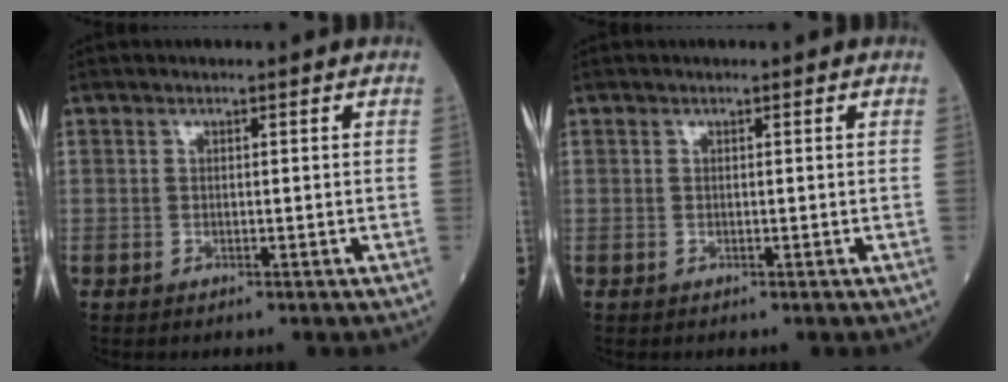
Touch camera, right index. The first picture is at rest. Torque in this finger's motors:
{"motor_torque": [-0.26, 0.05, -0.05, -0.01]}